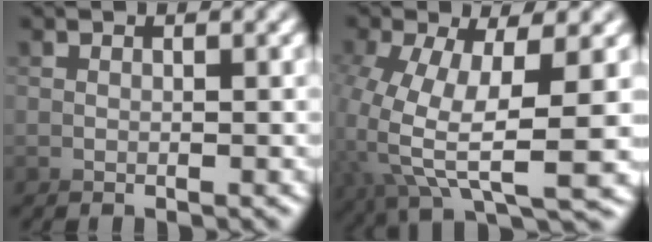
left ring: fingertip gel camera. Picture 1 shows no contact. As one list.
[{"total": 3.6, "force": [0.9, -1.3, 3.2], "torque": [-0.093, 0.018, 0.006]}]